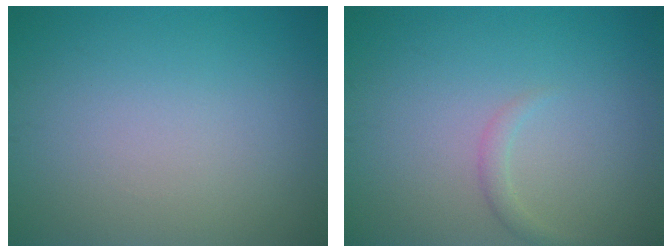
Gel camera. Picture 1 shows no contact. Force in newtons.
{"total": 1.0, "press": 1.0, "slide": 0.1}